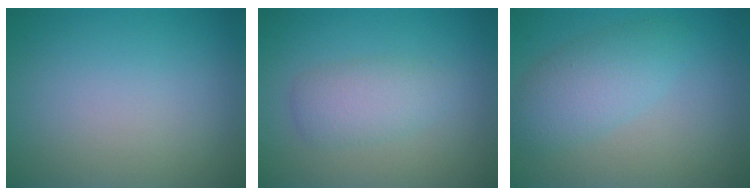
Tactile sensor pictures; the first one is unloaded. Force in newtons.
{"total": 2.6, "press": 2.6, "slide": 0.1}
{"total": 3.8, "press": 3.8, "slide": 0.2}